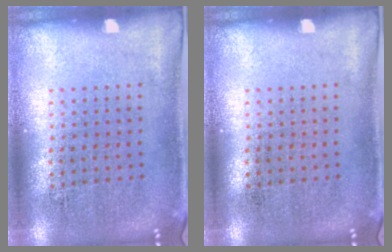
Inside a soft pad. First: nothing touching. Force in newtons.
{"total": 0.0}